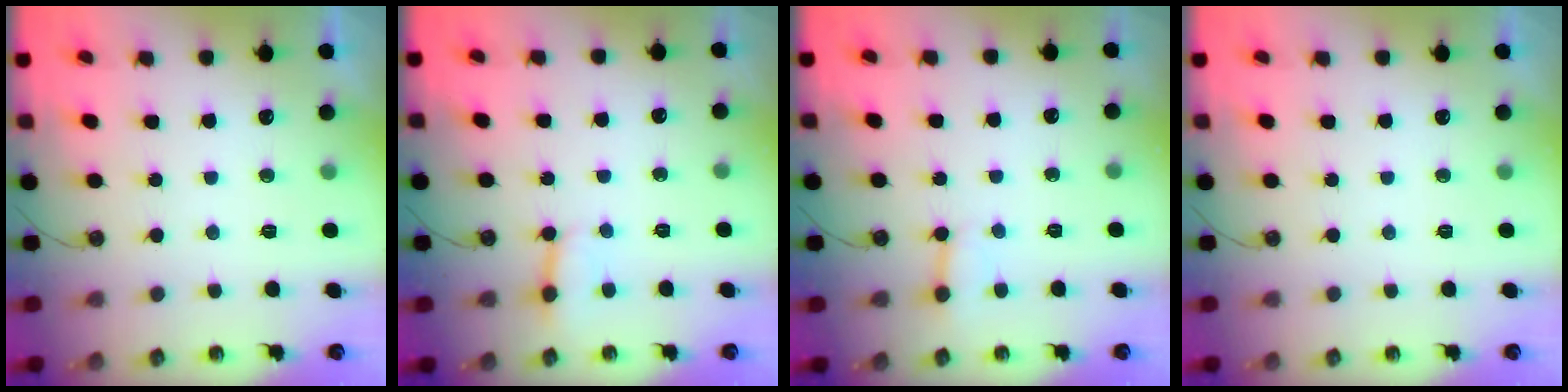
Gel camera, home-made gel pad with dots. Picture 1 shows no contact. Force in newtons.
{"total": 3.6, "press": 3.6, "slide": 0.2}
{"total": 2.0, "press": 2.0, "slide": 0.1}
{"total": 0.0}